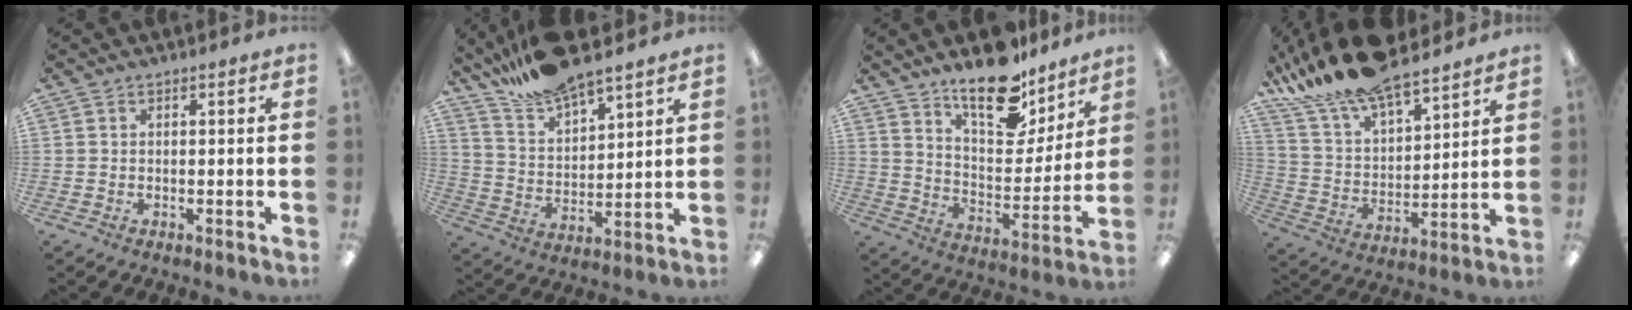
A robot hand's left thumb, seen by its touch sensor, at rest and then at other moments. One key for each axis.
{"total": 12.7, "fx": 11.5, "fy": 2.5, "fz": 4.8, "tx": -0.104, "ty": -0.071, "tz": 0.211}
{"total": 16.5, "fx": 13.5, "fy": 6.2, "fz": 7.1, "tx": -0.108, "ty": -0.098, "tz": 0.236}
{"total": 18.5, "fx": 15.7, "fy": 5.6, "fz": 8.1, "tx": -0.171, "ty": -0.091, "tz": 0.282}